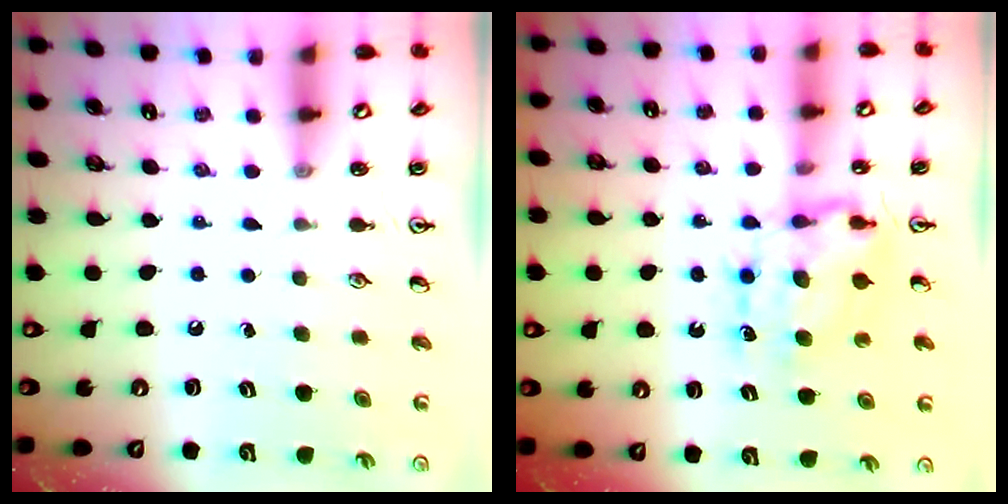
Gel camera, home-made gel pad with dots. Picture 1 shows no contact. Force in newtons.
{"total": 7.3, "press": 7.3, "slide": 0.7}